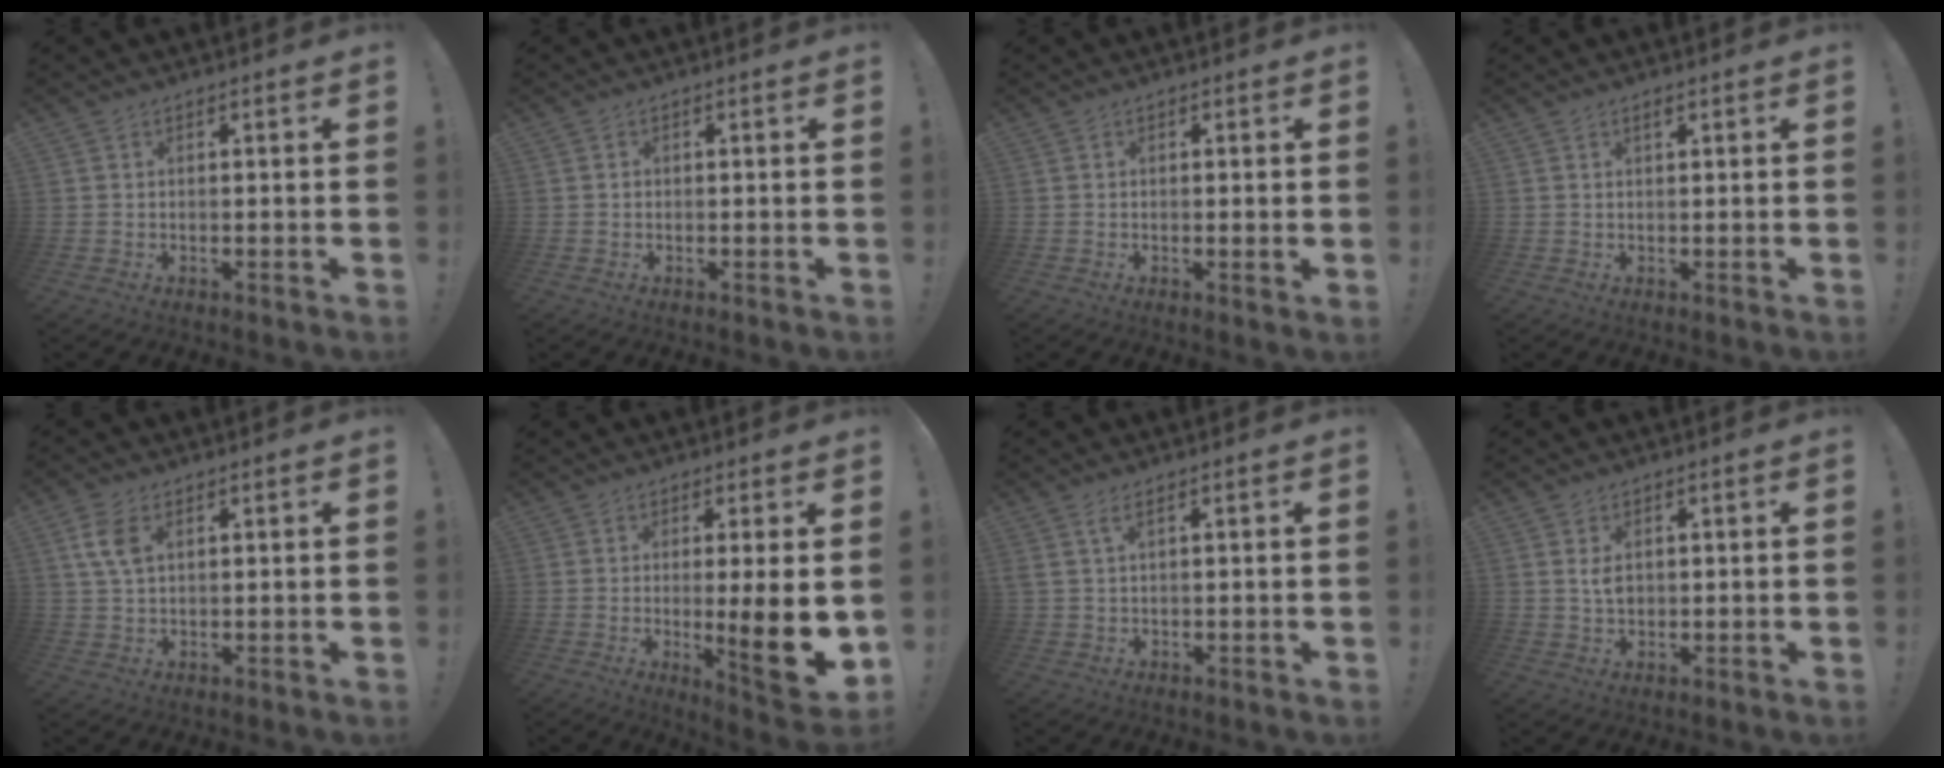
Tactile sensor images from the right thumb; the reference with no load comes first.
{"total": 0.6, "force": [-0.3, 0.5, 0.1], "torque": [-0.003, 0.003, -0.004]}
{"total": 1.2, "force": [0.3, -0.2, 1.2], "torque": [-0.015, -0.003, 0.003]}
{"total": 1.0, "force": [0.7, 0.3, 0.6], "torque": [-0.007, -0.002, 0.011]}
{"total": 6.4, "force": [2.4, 3.8, 4.5], "torque": [-0.101, 0.000, 0.046]}
{"total": 12.5, "force": [-1.0, 1.4, 12.4], "torque": [-0.164, -0.017, -0.008]}
{"total": 2.4, "force": [1.0, 0.3, 2.2], "torque": [-0.046, 0.001, 0.018]}
{"total": 3.1, "force": [0.7, 2.1, 2.2], "torque": [-0.027, -0.003, 0.009]}